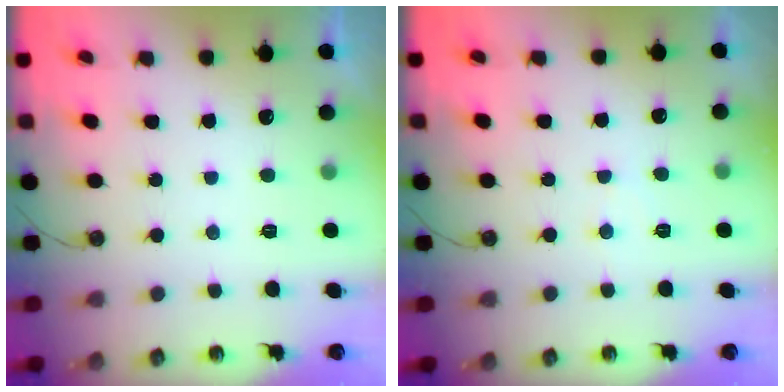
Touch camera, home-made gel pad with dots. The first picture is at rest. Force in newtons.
{"total": 4.8, "press": 4.8, "slide": 0.7}